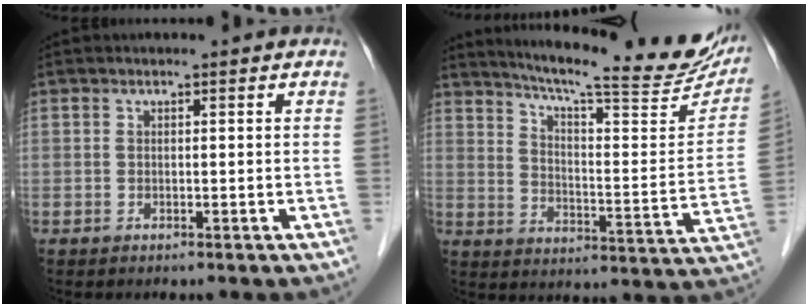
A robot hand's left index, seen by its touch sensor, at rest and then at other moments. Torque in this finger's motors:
{"motor_torque": [-1.06, -1.08, 0.29, 0.07]}